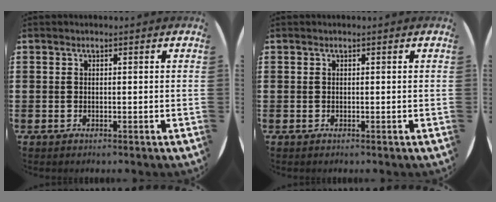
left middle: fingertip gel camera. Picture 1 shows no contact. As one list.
[{"total": 0.0}]